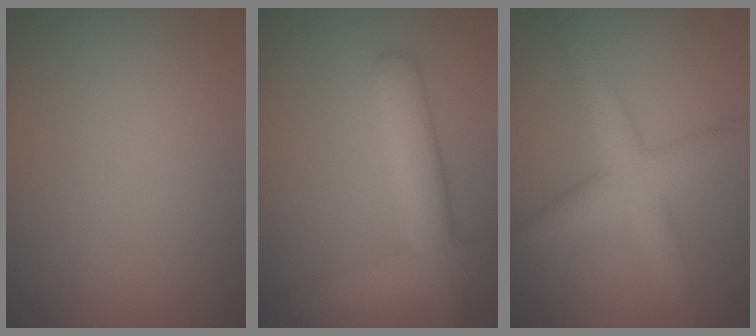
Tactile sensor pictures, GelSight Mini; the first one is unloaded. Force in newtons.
{"total": 5.4, "press": 5.4, "slide": 0.3}
{"total": 4.4, "press": 4.4, "slide": 0.1}